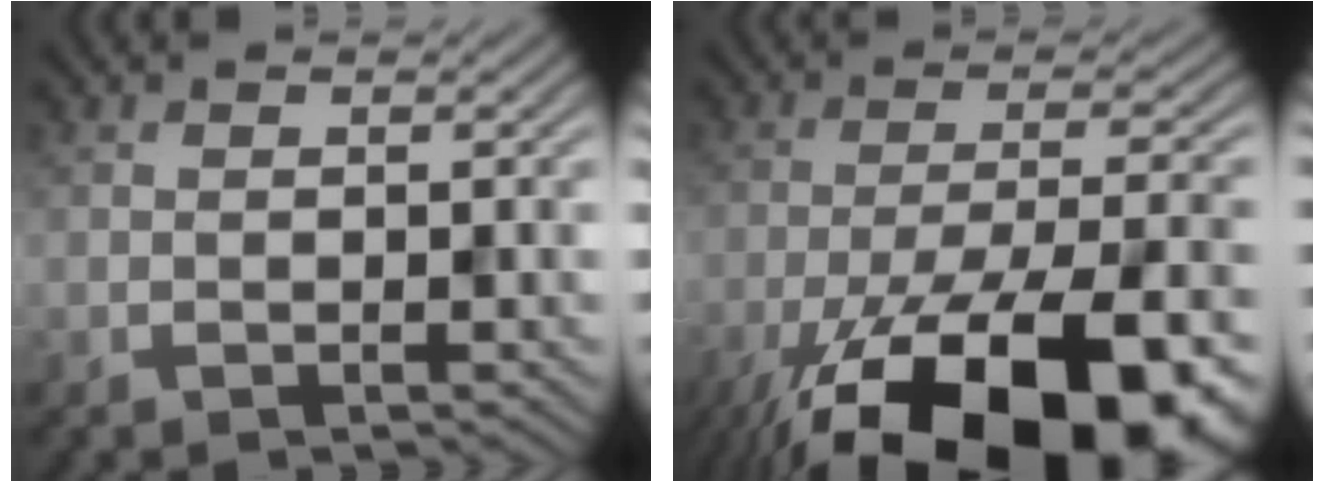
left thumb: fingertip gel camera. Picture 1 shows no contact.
{"total": 20.2, "force": [-13.3, 7.3, 13.4], "torque": [-0.206, -0.051, -0.192]}